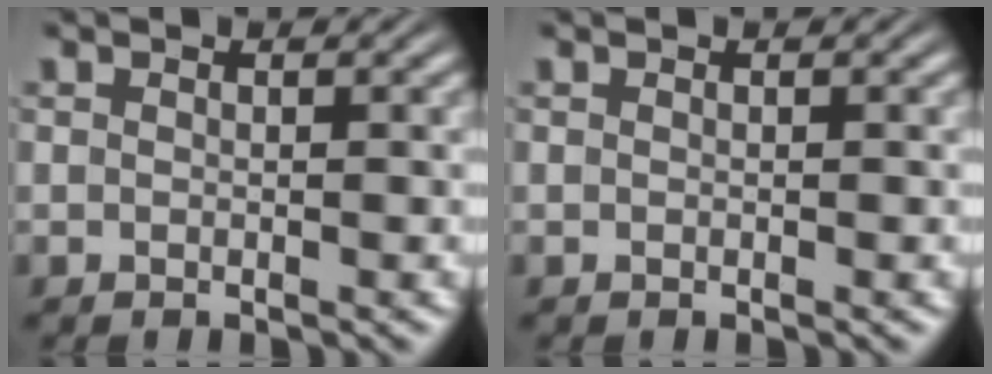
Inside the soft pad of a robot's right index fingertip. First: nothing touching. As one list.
[{"total": 0.0}]